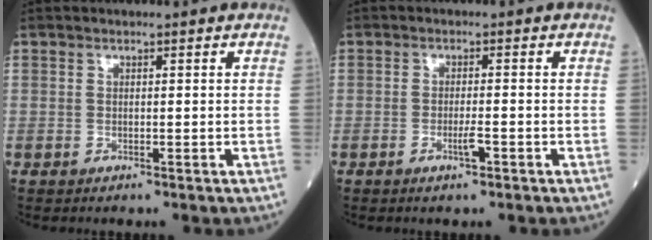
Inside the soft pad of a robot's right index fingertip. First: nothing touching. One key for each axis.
{"total": 2.3, "fx": -1.1, "fy": 0.2, "fz": 2.0, "tx": -0.035, "ty": -0.001, "tz": -0.019}